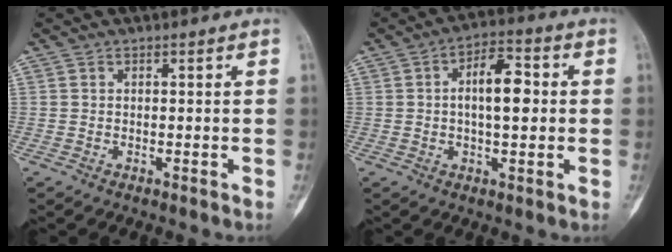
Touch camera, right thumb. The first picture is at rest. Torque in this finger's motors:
{"motor_torque": [-0.65, 0.99, 0.11, 0.08, -0.03]}